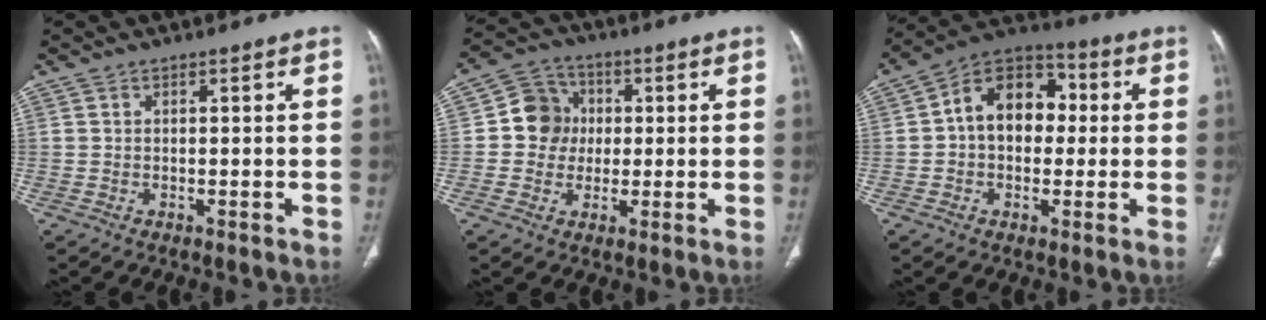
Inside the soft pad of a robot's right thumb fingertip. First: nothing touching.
{"total": 8.0, "force": [0.4, 7.4, 3.0], "torque": [-0.016, 0.012, -0.003]}
{"total": 13.6, "force": [1.4, 9.6, 9.6], "torque": [-0.115, 0.033, 0.010]}